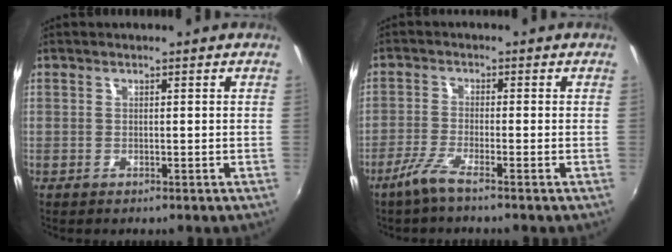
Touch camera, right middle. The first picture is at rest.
{"total": 4.1, "force": [-3.0, -0.2, 2.7], "torque": [-0.072, -0.008, -0.062]}